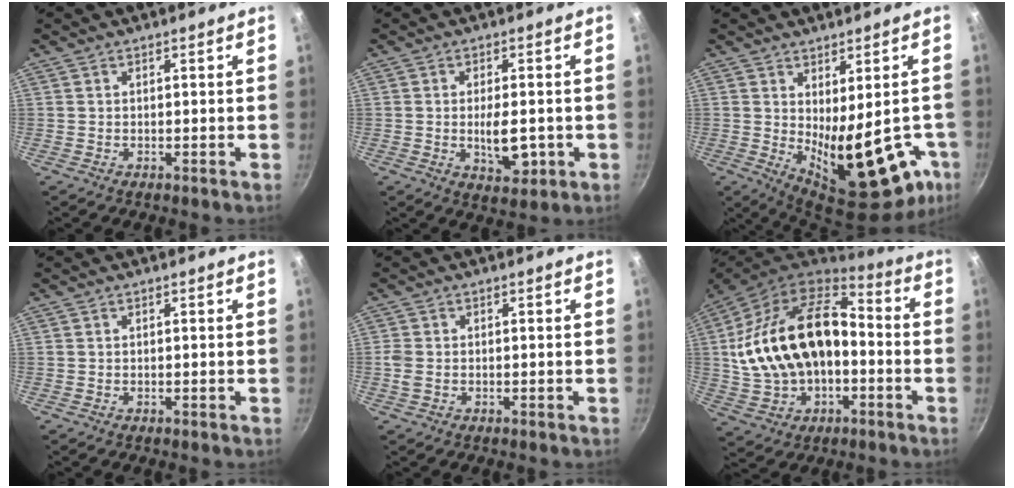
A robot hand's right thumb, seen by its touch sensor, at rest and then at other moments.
{"total": 7.1, "force": [-1.1, 3.4, 6.2], "torque": [-0.077, -0.004, -0.010]}
{"total": 19.5, "force": [-3.6, 8.6, 17.1], "torque": [-0.203, -0.033, -0.021]}
{"total": 0.0}
{"total": 2.1, "force": [-0.4, 1.5, 1.4], "torque": [-0.031, 0.001, -0.008]}
{"total": 23.9, "force": [-1.1, 15.5, 18.1], "torque": [-0.323, 0.047, -0.016]}